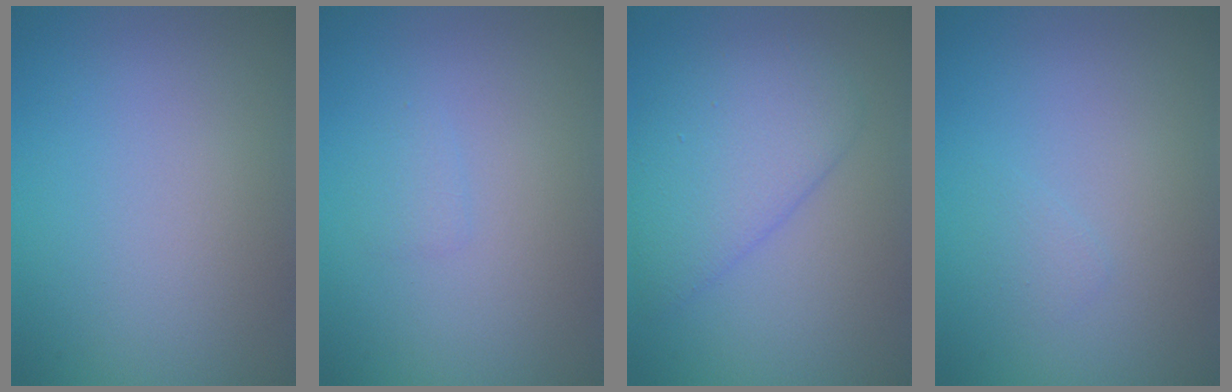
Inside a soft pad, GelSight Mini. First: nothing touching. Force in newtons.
{"total": 0.7, "press": 0.7, "slide": 0.1}
{"total": 4.3, "press": 4.3, "slide": 0.3}
{"total": 0.7, "press": 0.7, "slide": 0.1}